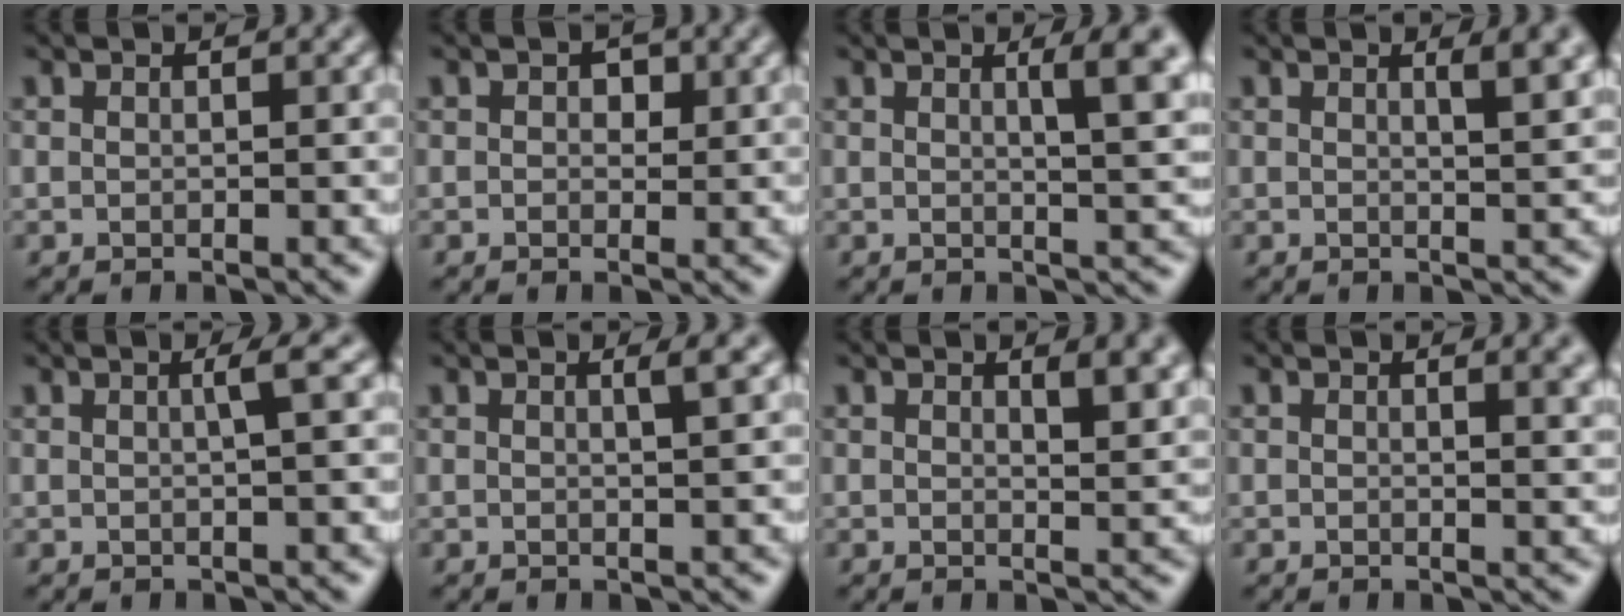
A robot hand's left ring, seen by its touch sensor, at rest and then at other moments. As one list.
[{"total": 1.4, "force": [0.4, 1.0, 0.8], "torque": [-0.006, 0.000, 0.002]}, {"total": 4.3, "force": [1.5, 1.0, 3.9], "torque": [-0.042, 0.003, 0.019]}, {"total": 3.3, "force": [1.4, 1.1, 2.7], "torque": [-0.016, 0.006, 0.015]}, {"total": 1.7, "force": [0.2, 0.3, 1.7], "torque": [-0.025, 0.007, -0.001]}, {"total": 1.5, "force": [0.6, 0.4, 1.3], "torque": [-0.014, 0.003, 0.004]}, {"total": 3.0, "force": [1.5, 1.0, 2.4], "torque": [-0.025, 0.000, 0.023]}, {"total": 2.5, "force": [1.2, 1.0, 2.0], "torque": [-0.013, 0.003, 0.014]}]